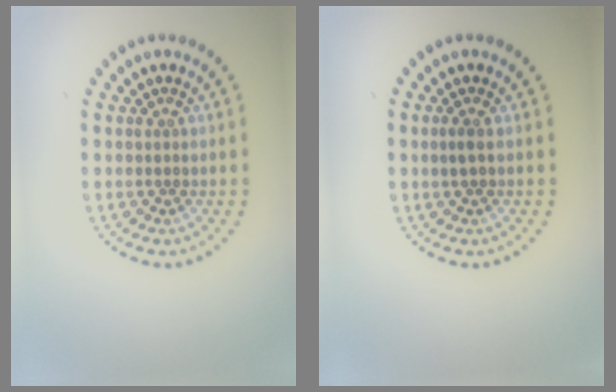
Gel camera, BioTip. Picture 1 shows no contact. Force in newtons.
{"total": 0.8, "press": 0.7, "slide": 0.4}